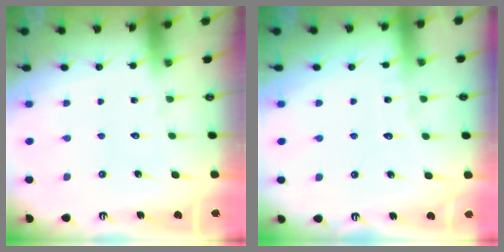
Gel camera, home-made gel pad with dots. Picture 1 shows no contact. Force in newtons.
{"total": 2.8, "press": 2.8, "slide": 0.2}